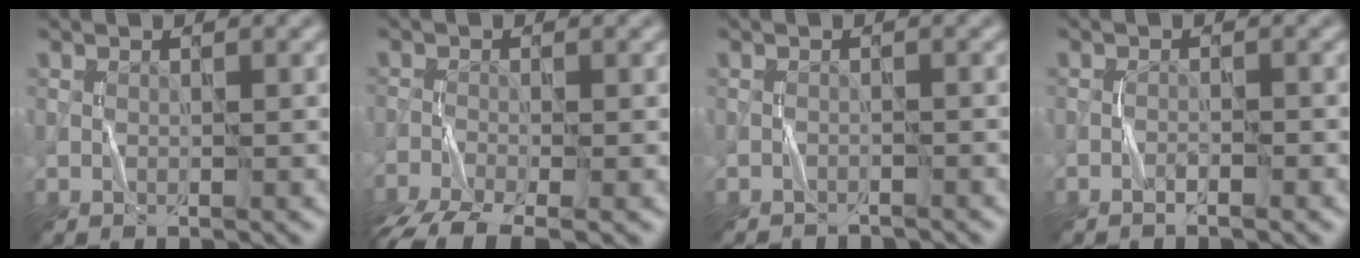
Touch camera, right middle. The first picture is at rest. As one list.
[{"total": 4.8, "force": [-3.8, 1.3, 2.8], "torque": [-0.059, -0.017, -0.081]}, {"total": 2.4, "force": [-2.3, 0.3, -0.1], "torque": [0.000, -0.004, -0.037]}, {"total": 1.3, "force": [-1.0, 0.1, 0.8], "torque": [-0.019, 0.005, -0.021]}]